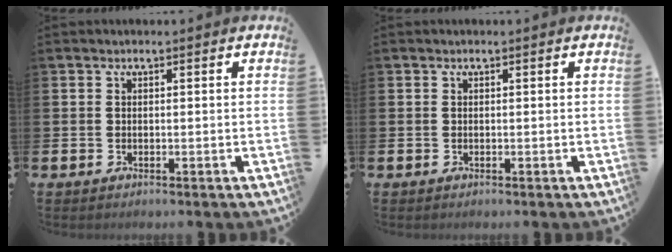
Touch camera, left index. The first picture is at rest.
{"total": 0.0}